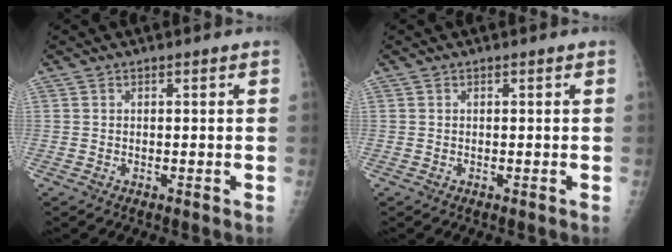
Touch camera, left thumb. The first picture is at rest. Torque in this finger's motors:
{"motor_torque": [0.00, 0.00, 0.04, 0.03, 0.00]}